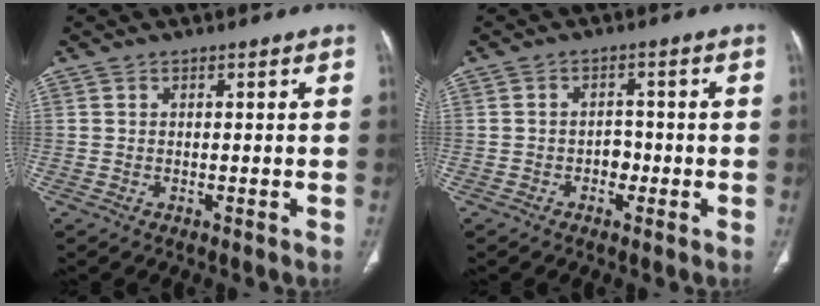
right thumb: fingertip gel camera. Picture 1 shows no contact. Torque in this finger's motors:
{"motor_torque": [0.16, 0.06, 0.42, 0.11, -0.02]}